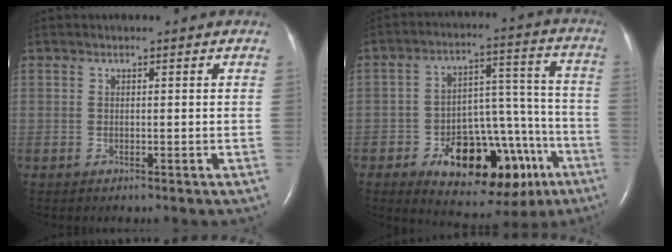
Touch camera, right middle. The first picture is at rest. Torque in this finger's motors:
{"motor_torque": [1.40, -0.74, 0.63, 0.16]}